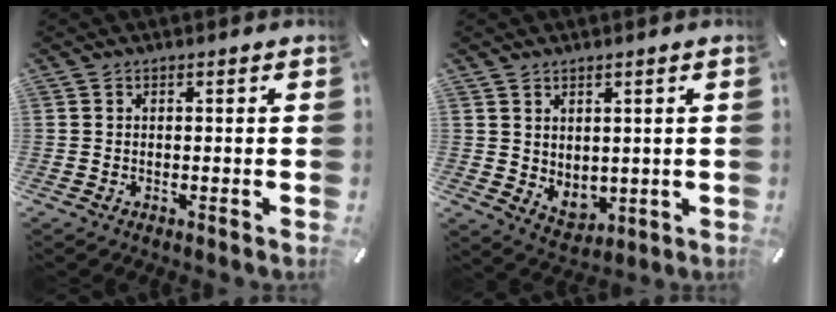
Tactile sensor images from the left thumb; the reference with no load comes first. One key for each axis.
{"total": 4.7, "fx": 2.9, "fy": 3.7, "fz": 0.6, "tx": -0.001, "ty": -0.024, "tz": 0.054}